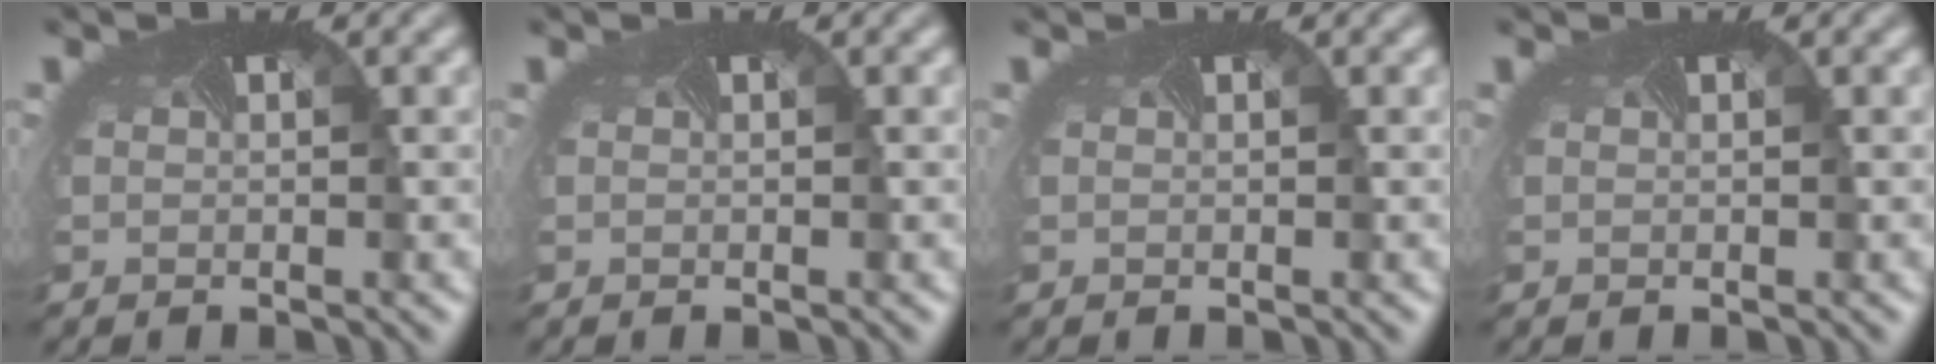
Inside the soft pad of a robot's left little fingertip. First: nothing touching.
{"total": 0.0}
{"total": 0.0}
{"total": 0.0}